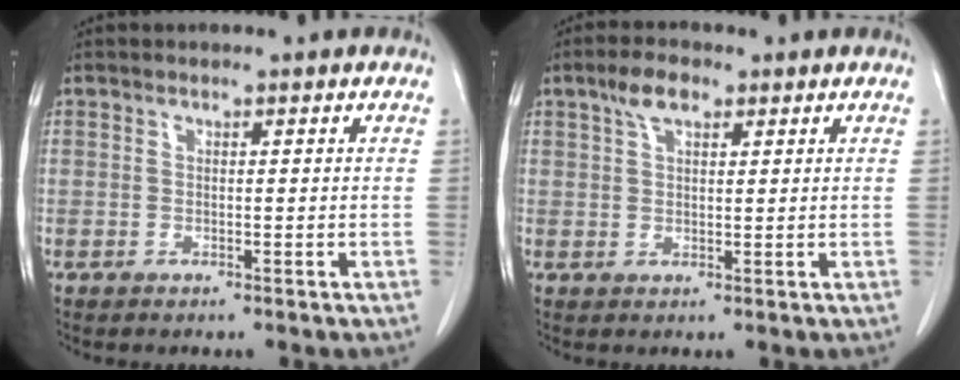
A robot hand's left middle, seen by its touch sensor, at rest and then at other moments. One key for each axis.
{"total": 3.2, "fx": 1.9, "fy": 1.4, "fz": 2.1, "tx": -0.046, "ty": 0.009, "tz": 0.039}